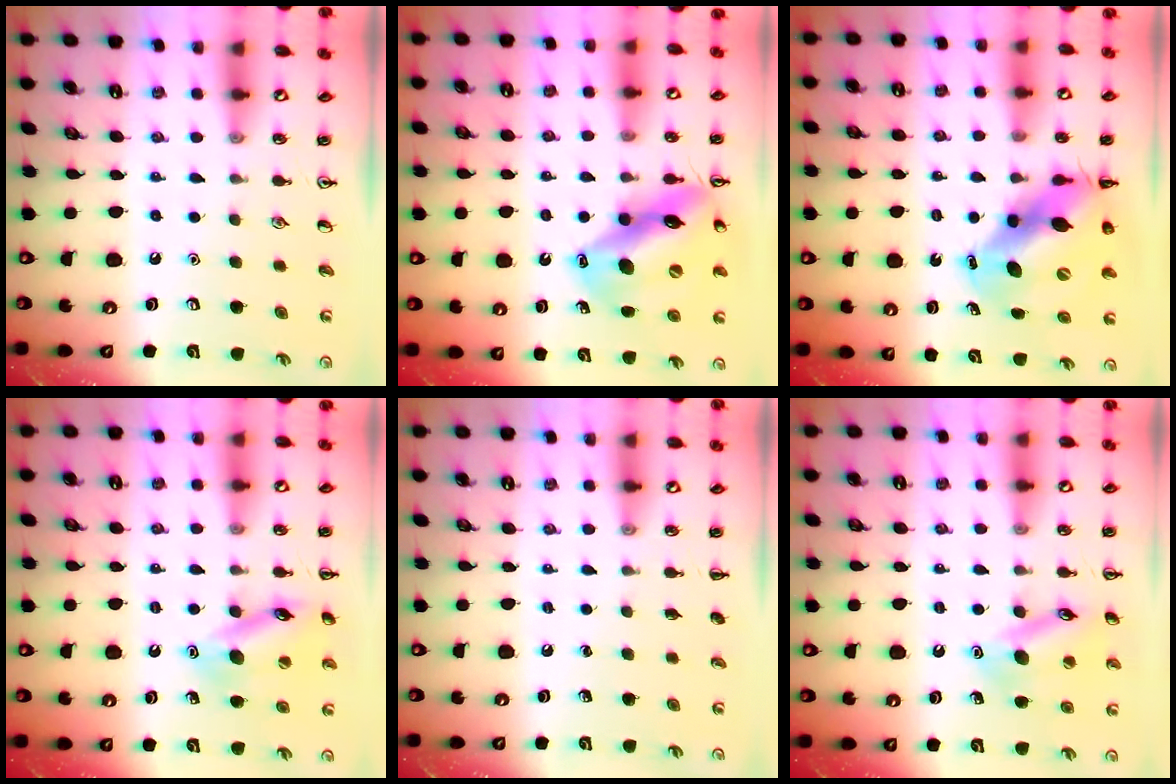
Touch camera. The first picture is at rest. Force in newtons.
{"total": 17.3, "press": 17.1, "slide": 3.1}
{"total": 10.7, "press": 10.5, "slide": 2.3}
{"total": 13.6, "press": 13.5, "slide": 2.0}
{"total": 0.0}
{"total": 13.4, "press": 13.3, "slide": 1.4}